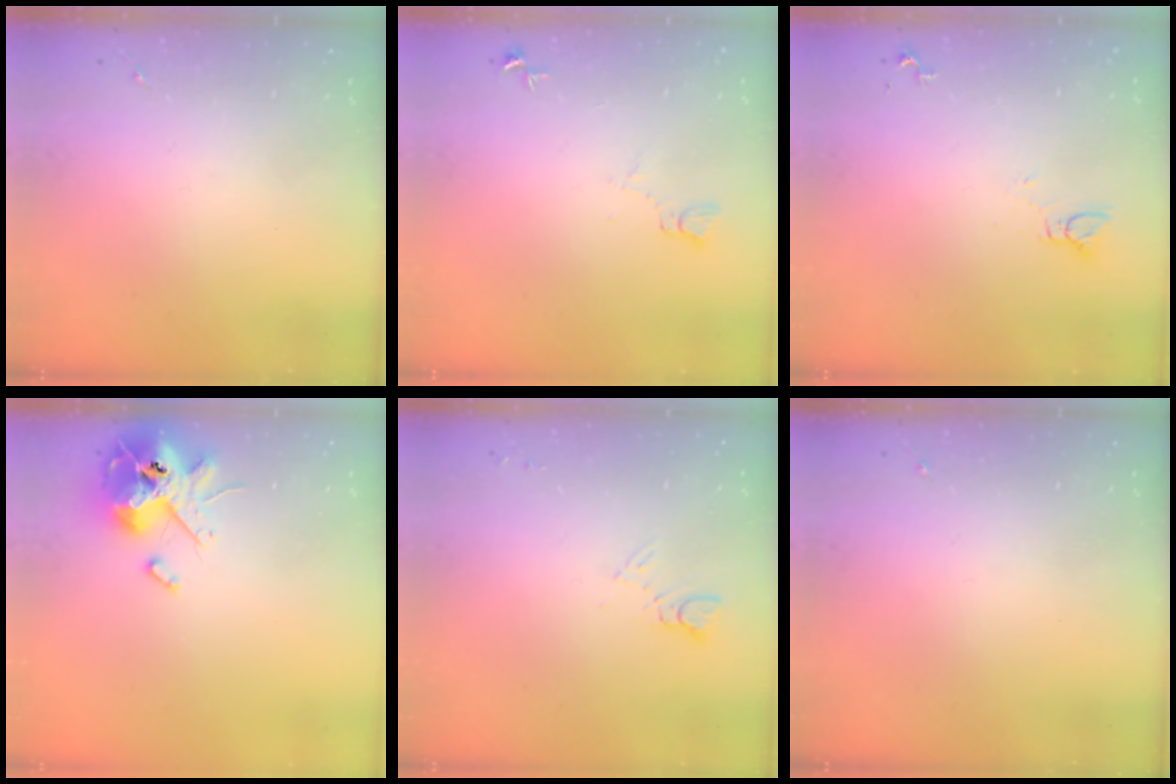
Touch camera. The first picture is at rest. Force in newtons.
{"total": 5.6, "press": 5.5, "slide": 0.6}
{"total": 2.8, "press": 2.8, "slide": 0.1}
{"total": 14.3, "press": 14.0, "slide": 2.5}
{"total": 4.1, "press": 4.1, "slide": 0.4}
{"total": 0.0}